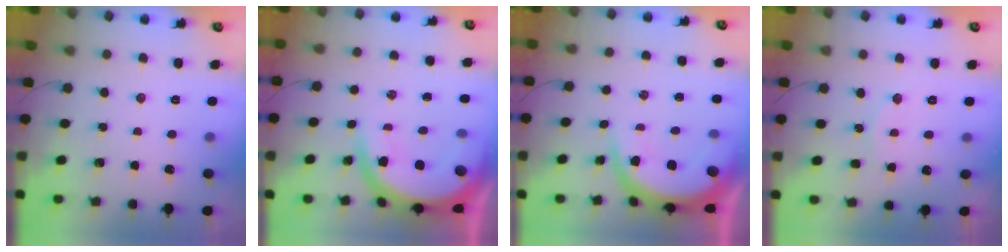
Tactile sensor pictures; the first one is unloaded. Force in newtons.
{"total": 13.8, "press": 13.7, "slide": 1.3}
{"total": 9.1, "press": 9.1, "slide": 0.7}
{"total": 6.9, "press": 6.9, "slide": 0.3}